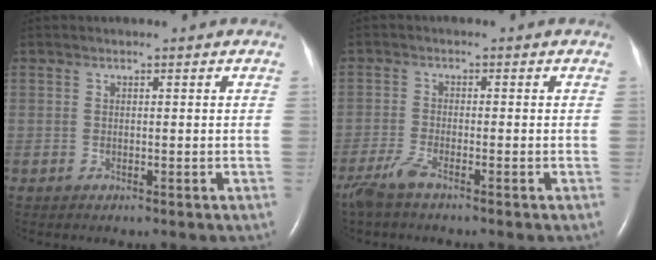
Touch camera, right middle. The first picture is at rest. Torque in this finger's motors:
{"motor_torque": [0.70, -0.66, 0.04, 0.03]}